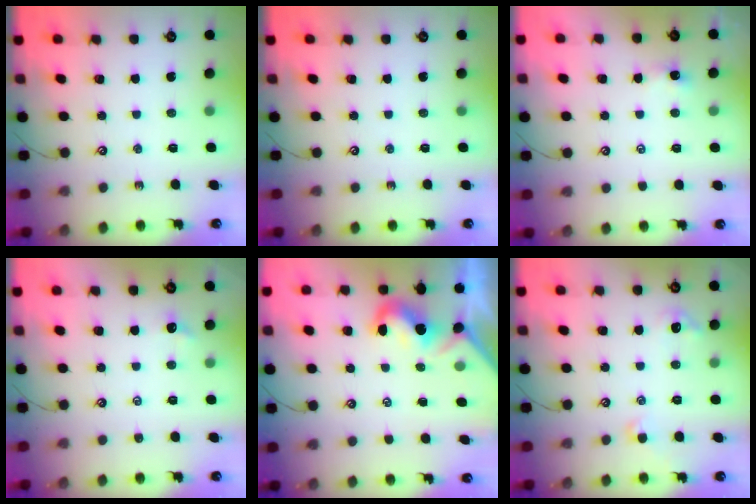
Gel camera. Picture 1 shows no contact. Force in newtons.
{"total": 0.0}
{"total": 1.4, "press": 1.3, "slide": 0.3}
{"total": 0.9, "press": 0.8, "slide": 0.4}
{"total": 2.1, "press": 2.1, "slide": 0.6}
{"total": 1.9, "press": 1.9, "slide": 0.4}